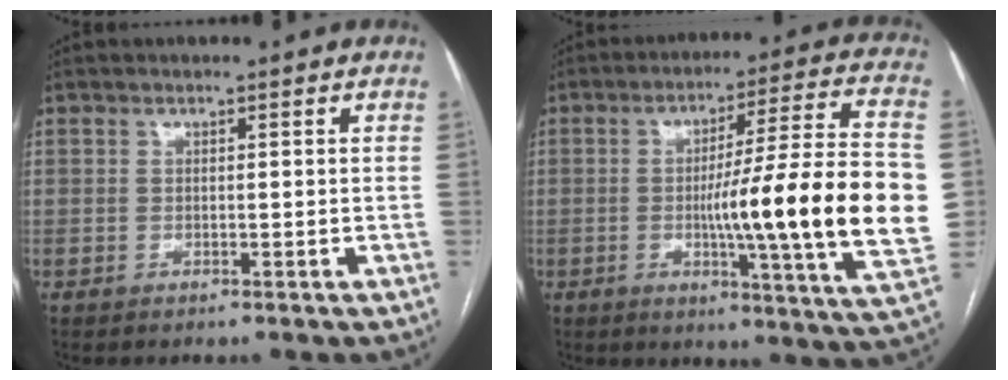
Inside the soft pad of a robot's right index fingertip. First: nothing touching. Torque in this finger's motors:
{"motor_torque": [2.14, 0.00, 1.05, 0.21]}